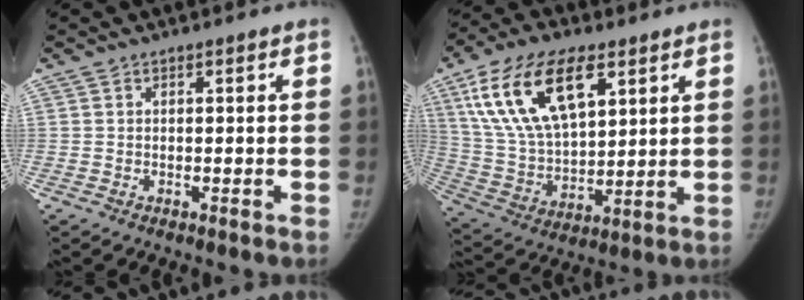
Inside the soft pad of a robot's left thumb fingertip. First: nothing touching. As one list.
[{"total": 20.2, "force": [9.1, 10.0, 14.9], "torque": [-0.261, -0.024, 0.174]}]